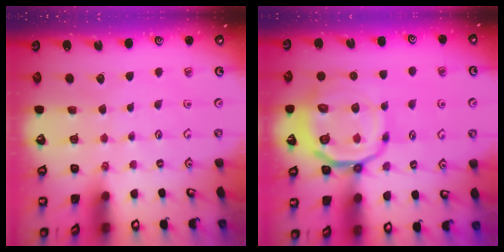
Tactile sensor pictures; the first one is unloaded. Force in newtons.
{"total": 15.9, "press": 15.8, "slide": 2.0}